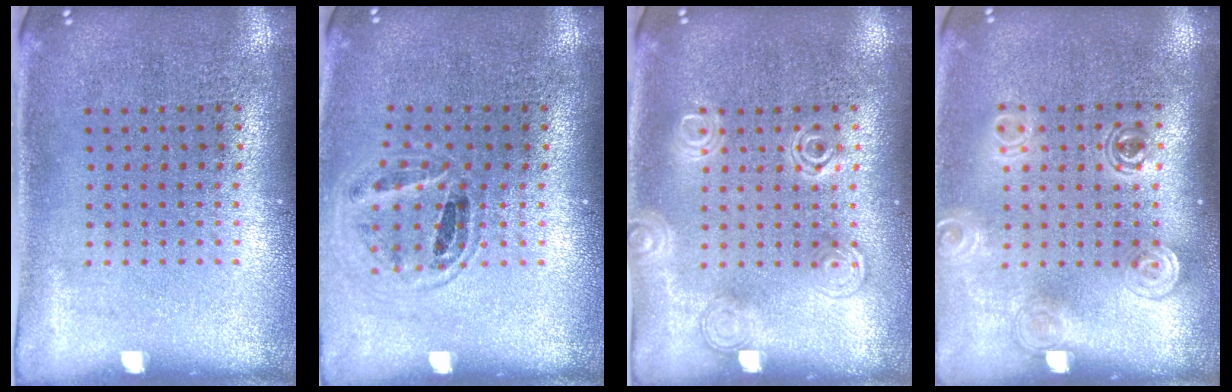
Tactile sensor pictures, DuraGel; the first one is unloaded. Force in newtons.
{"total": 0.9, "press": 0.9, "slide": 0.0}
{"total": 2.1, "press": 2.0, "slide": 0.3}
{"total": 1.4, "press": 1.2, "slide": 0.8}